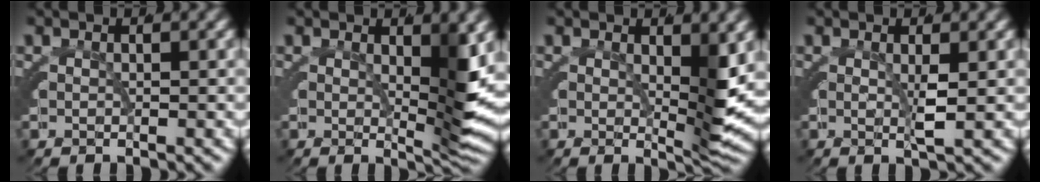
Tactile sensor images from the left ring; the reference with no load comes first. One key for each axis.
{"total": 4.0, "fx": 0.2, "fy": 0.3, "fz": 4.0, "tx": -0.046, "ty": -0.013, "tz": 0.008}
{"total": 3.3, "fx": 0.2, "fy": 0.0, "fz": 3.3, "tx": -0.038, "ty": -0.016, "tz": 0.007}
{"total": 1.3, "fx": -0.1, "fy": -1.1, "fz": 0.5, "tx": -0.001, "ty": -0.005, "tz": 0.003}